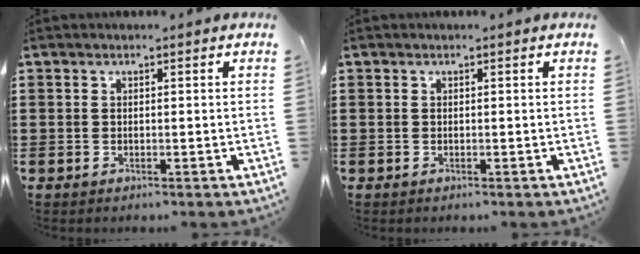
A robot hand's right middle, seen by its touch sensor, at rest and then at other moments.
{"total": 0.0}